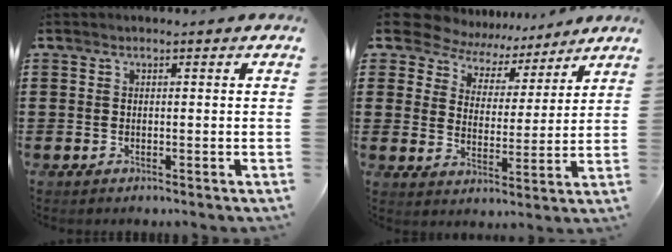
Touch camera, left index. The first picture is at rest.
{"total": 7.6, "force": [7.2, 2.2, 0.9], "torque": [-0.060, -0.039, 0.130]}